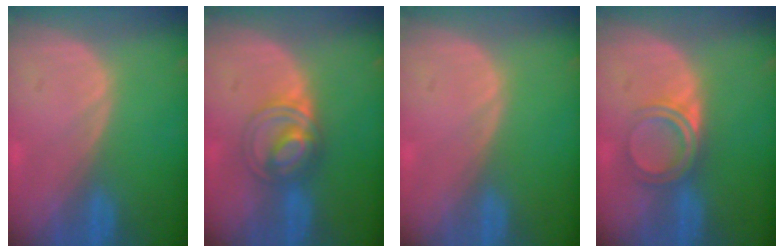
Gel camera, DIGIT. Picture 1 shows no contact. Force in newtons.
{"total": 5.8, "press": 5.6, "slide": 1.6}
{"total": 0.0}
{"total": 4.7, "press": 4.2, "slide": 2.1}